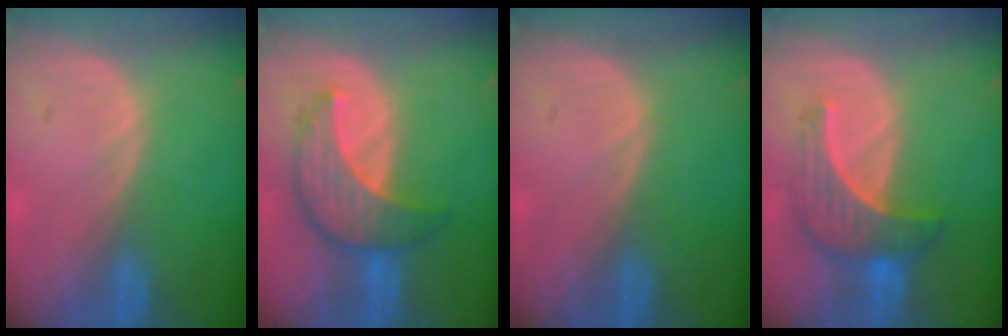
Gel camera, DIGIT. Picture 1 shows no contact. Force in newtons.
{"total": 8.0, "press": 7.6, "slide": 2.4}
{"total": 0.0}
{"total": 7.1, "press": 6.9, "slide": 1.8}